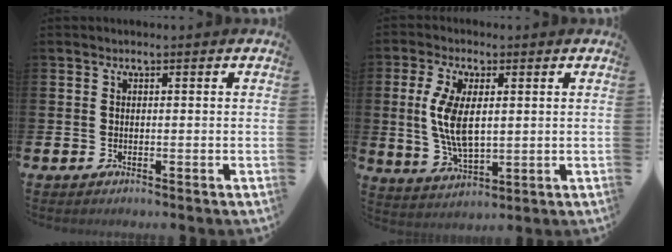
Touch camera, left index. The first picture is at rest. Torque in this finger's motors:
{"motor_torque": [1.06, -0.55, 1.05, 0.21]}